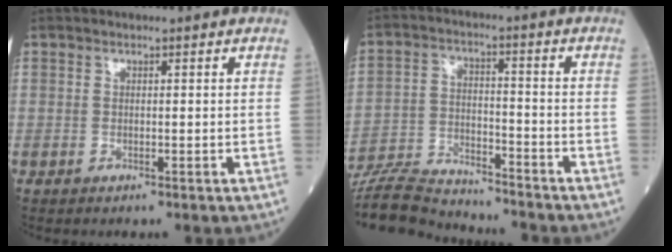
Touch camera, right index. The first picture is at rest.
{"total": 11.1, "force": [-10.8, 1.4, 1.6], "torque": [-0.029, 0.009, -0.200]}